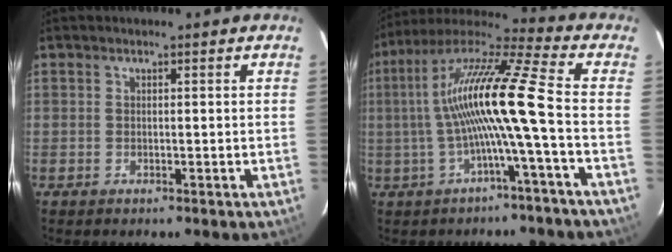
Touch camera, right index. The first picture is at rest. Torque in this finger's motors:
{"motor_torque": [1.53, -0.61, 1.05, 0.21]}